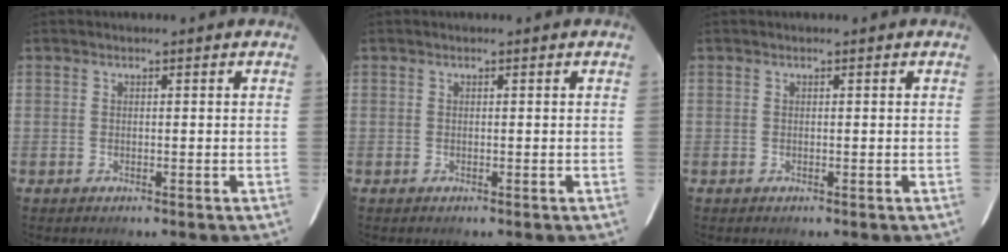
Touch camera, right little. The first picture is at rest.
{"total": 0.0}
{"total": 0.0}